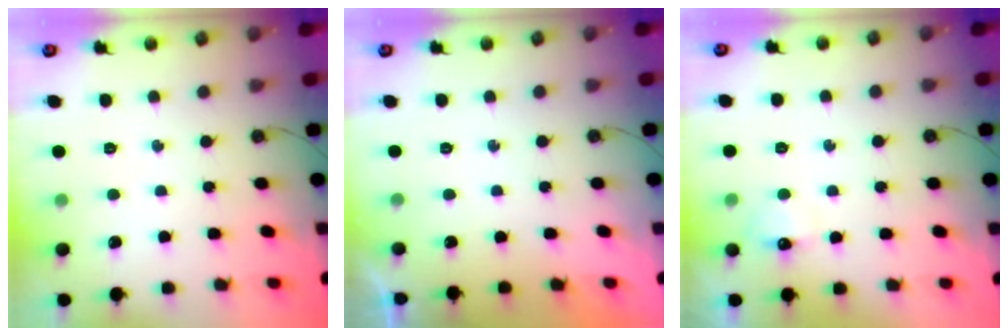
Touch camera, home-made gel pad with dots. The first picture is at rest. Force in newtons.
{"total": 0.0}
{"total": 5.8, "press": 5.7, "slide": 0.9}